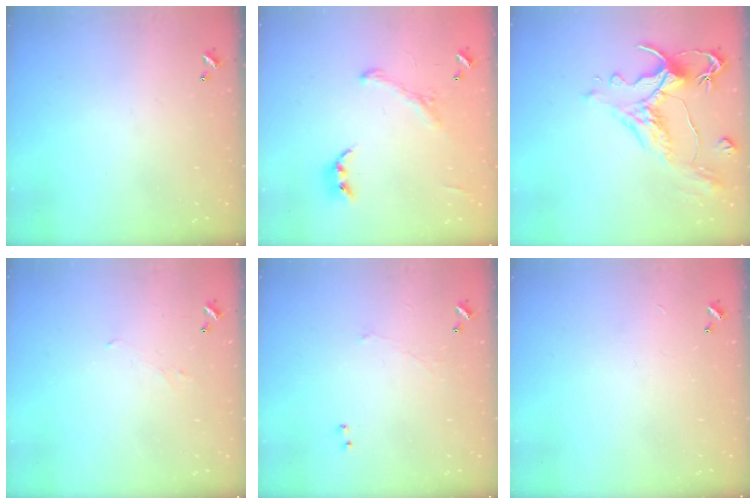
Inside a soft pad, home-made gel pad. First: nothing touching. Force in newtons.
{"total": 0.5, "press": 0.0, "slide": 0.5}
{"total": 1.5, "press": 0.2, "slide": 1.5}
{"total": 0.7, "press": 0.2, "slide": 0.7}
{"total": 0.9, "press": 0.7, "slide": 0.7}
{"total": 0.9, "press": 0.9, "slide": 0.2}